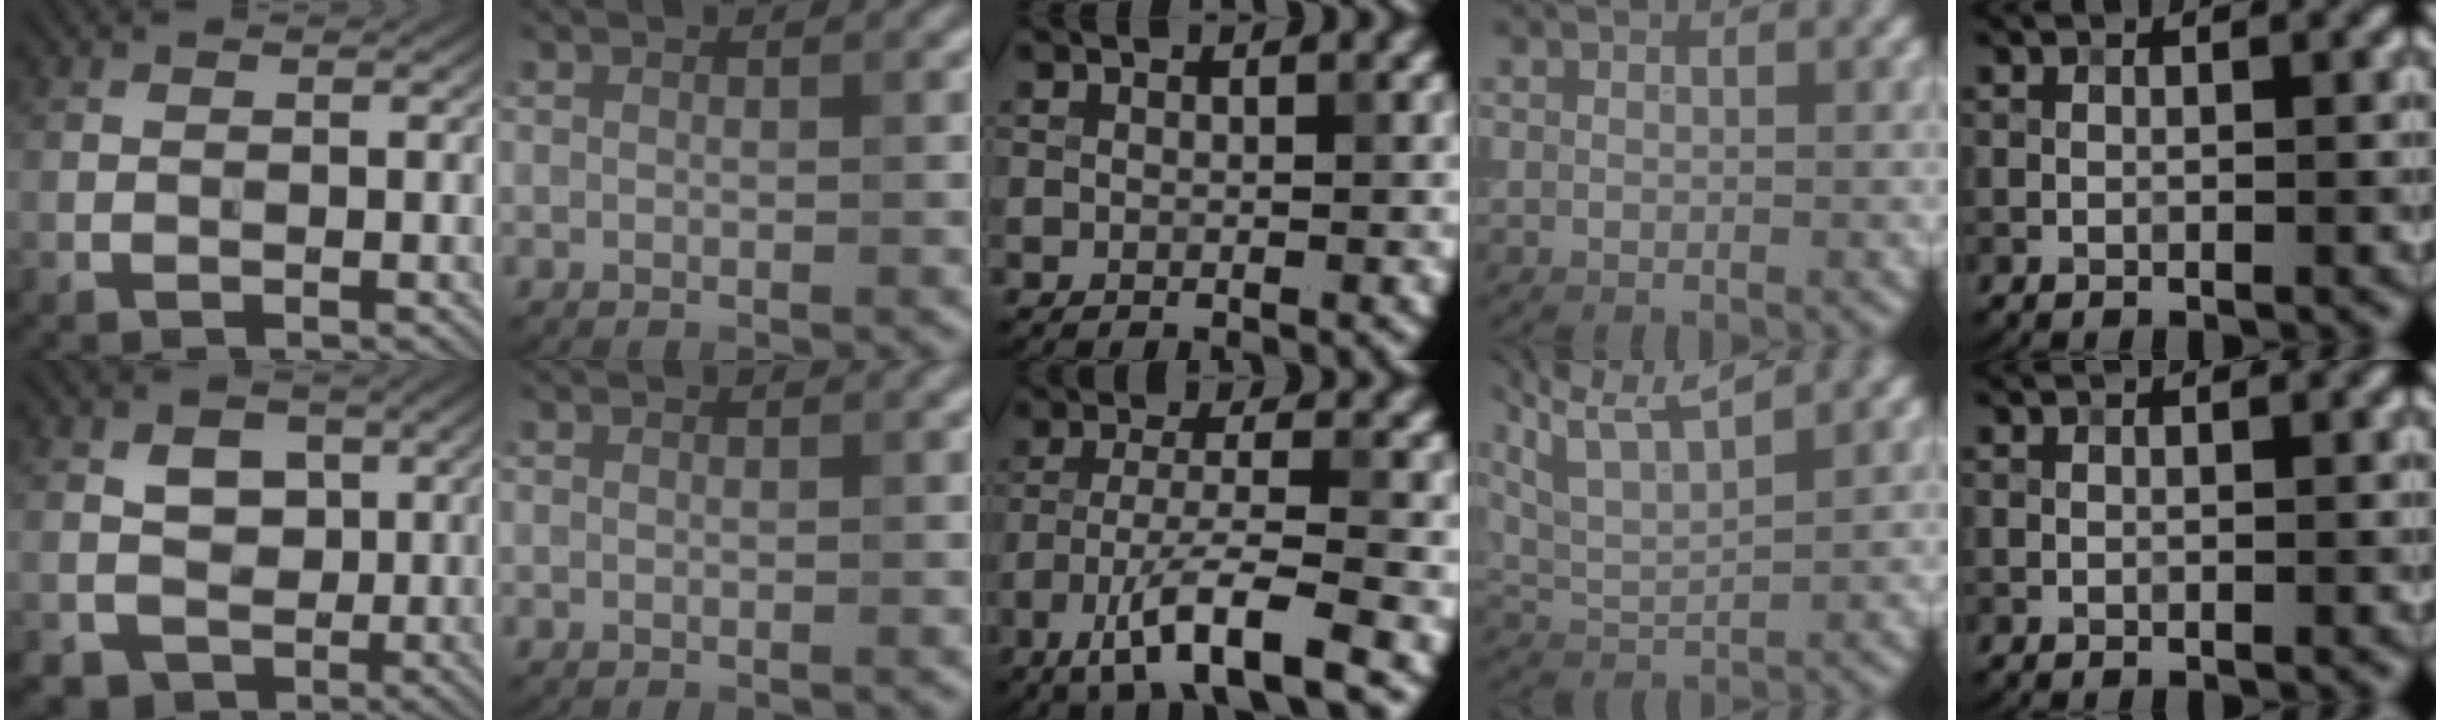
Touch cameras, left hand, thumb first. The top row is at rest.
{"thumb": {"total": 6.0, "force": [-0.2, 5.3, 2.7], "torque": [-0.043, -0.004, -0.013]}, "middle": {"total": 7.0, "force": [-4.1, 1.3, 5.5], "torque": [-0.096, 0.000, -0.077]}, "ring": {"total": 7.3, "force": [5.2, 1.9, 4.8], "torque": [-0.096, 0.032, 0.070]}}